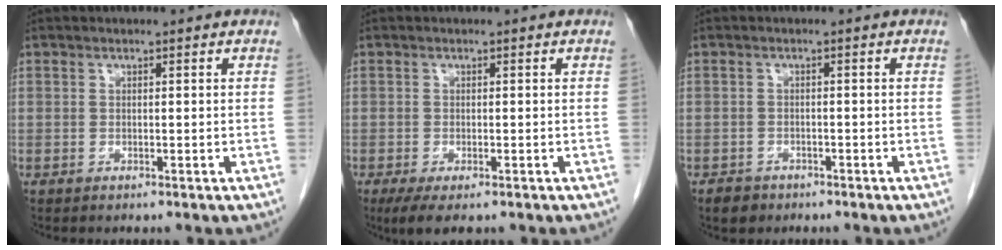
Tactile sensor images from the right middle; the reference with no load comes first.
{"total": 4.0, "force": [-2.6, 1.2, 2.8], "torque": [-0.049, -0.011, -0.041]}
{"total": 2.2, "force": [-1.5, 1.5, 0.4], "torque": [-0.014, 0.004, -0.021]}